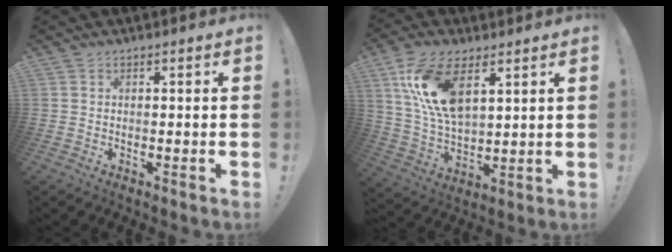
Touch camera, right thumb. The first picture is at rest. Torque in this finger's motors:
{"motor_torque": [0.23, 1.52, 1.71, 0.54, 0.46]}